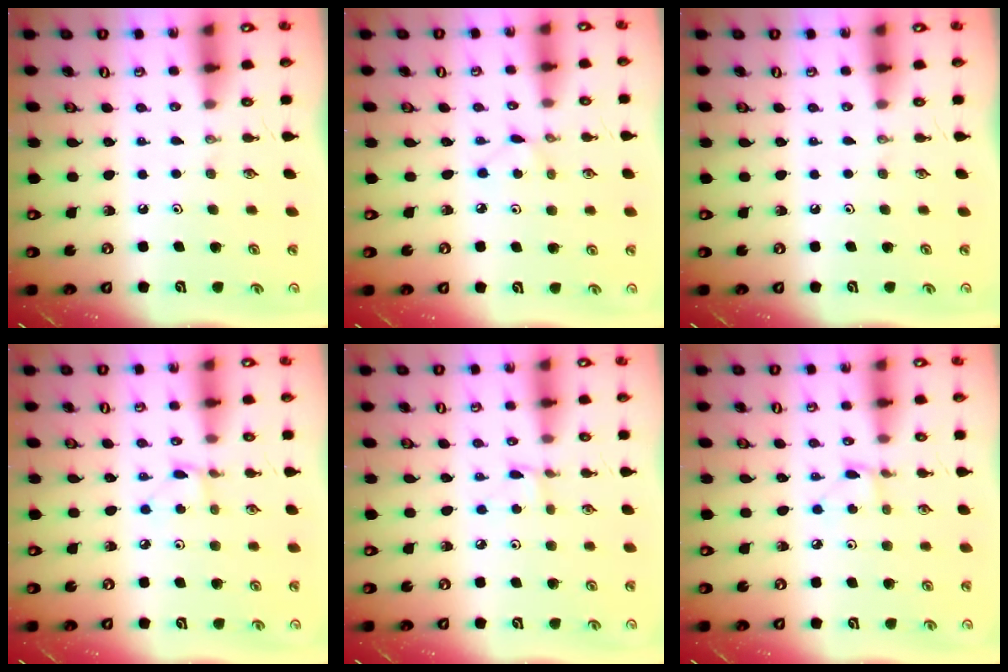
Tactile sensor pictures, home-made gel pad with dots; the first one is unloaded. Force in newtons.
{"total": 2.5, "press": 2.5, "slide": 0.3}
{"total": 0.0}
{"total": 2.6, "press": 2.5, "slide": 0.4}
{"total": 1.2, "press": 1.2, "slide": 0.1}
{"total": 2.6, "press": 2.5, "slide": 0.4}